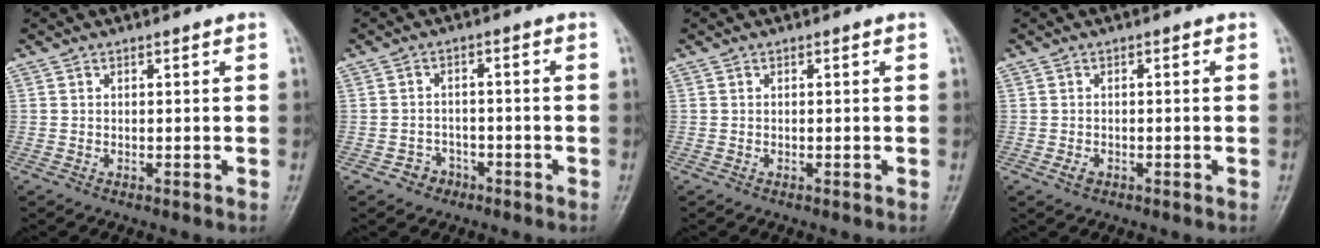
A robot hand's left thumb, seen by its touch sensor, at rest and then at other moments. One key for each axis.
{"total": 3.4, "fx": -2.1, "fy": 2.7, "fz": 0.4, "tx": 0.012, "ty": 0.020, "tz": -0.036}
{"total": 0.0}
{"total": 1.6, "fx": -0.8, "fy": 1.2, "fz": 0.8, "tx": -0.011, "ty": 0.002, "tz": -0.016}